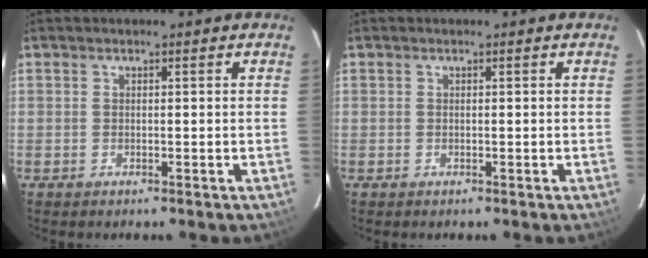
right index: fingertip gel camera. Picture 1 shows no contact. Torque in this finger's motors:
{"motor_torque": [0.00, 0.00, 0.02, 0.00]}